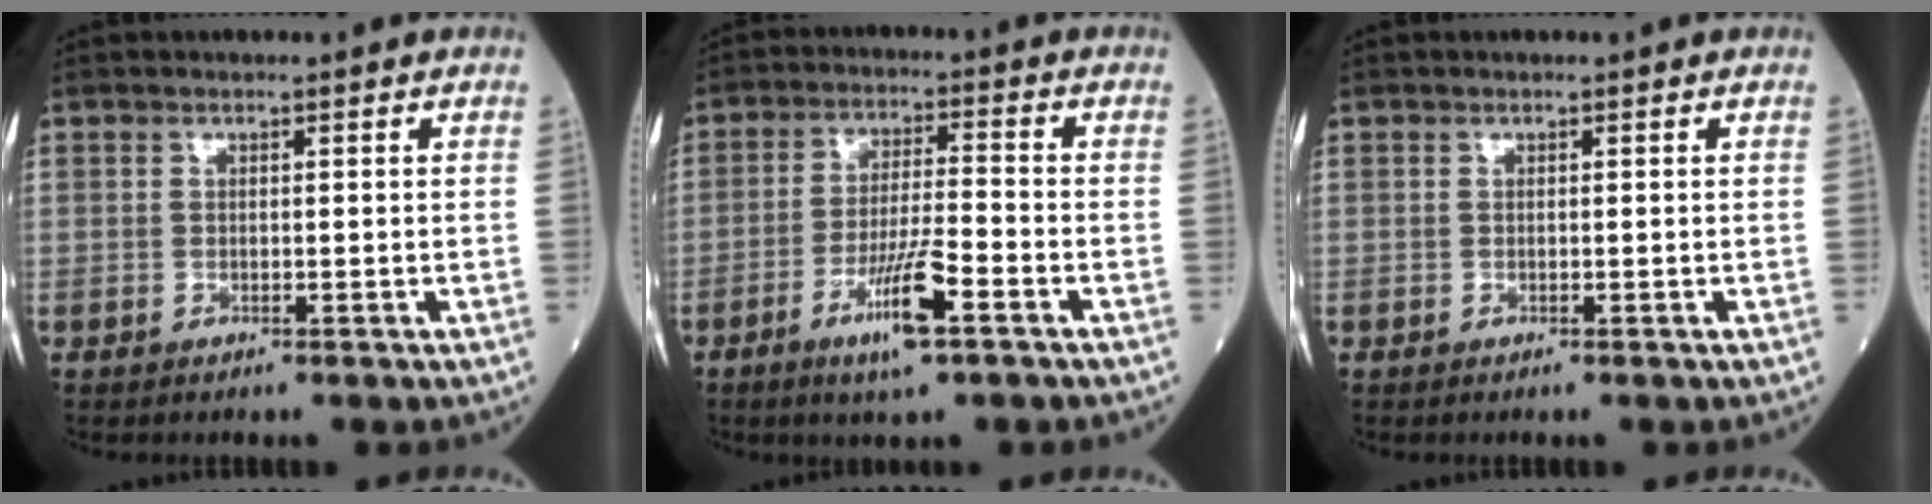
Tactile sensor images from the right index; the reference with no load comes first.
{"total": 8.7, "force": [-4.6, 0.4, 7.4], "torque": [-0.140, -0.010, -0.081]}
{"total": 0.0}